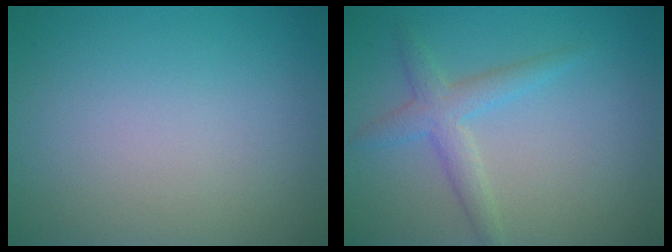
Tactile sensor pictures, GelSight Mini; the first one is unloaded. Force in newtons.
{"total": 2.6, "press": 2.6, "slide": 0.0}